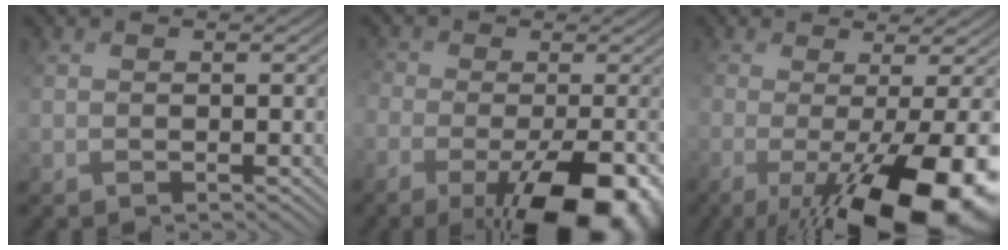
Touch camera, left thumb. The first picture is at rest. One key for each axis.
{"total": 14.8, "fx": -6.4, "fy": 7.5, "fz": 11.1, "tx": -0.194, "ty": -0.024, "tz": -0.091}
{"total": 17.3, "fx": -5.2, "fy": 5.2, "fz": 15.7, "tx": -0.192, "ty": -0.021, "tz": -0.068}